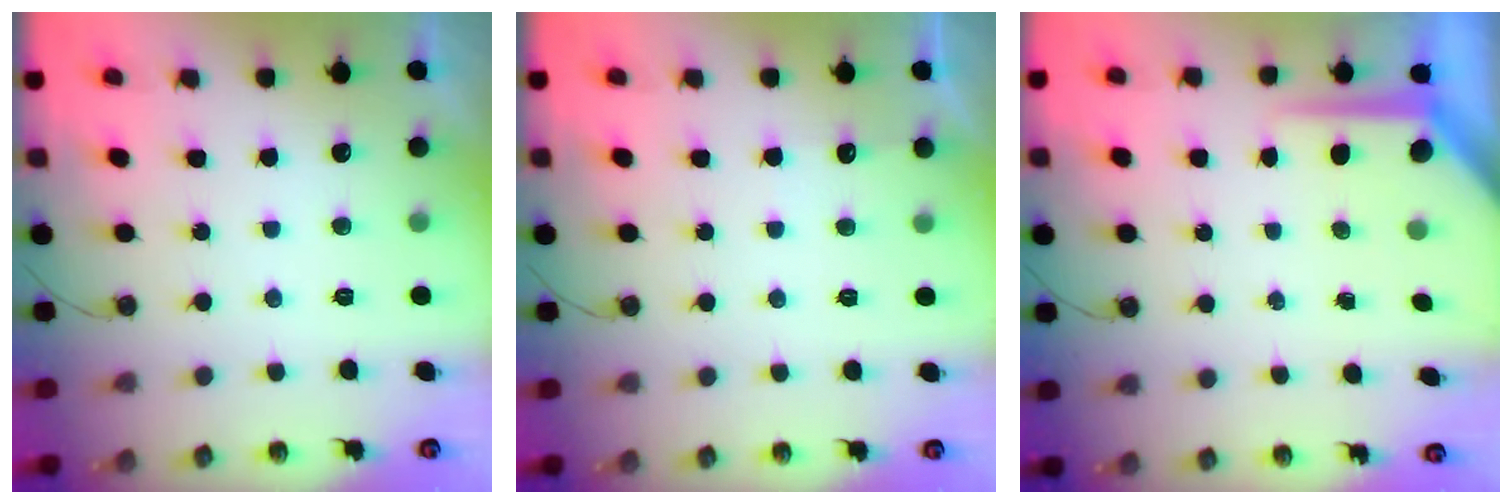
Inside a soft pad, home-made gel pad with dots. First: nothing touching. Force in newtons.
{"total": 4.6, "press": 4.5, "slide": 0.6}
{"total": 6.7, "press": 6.7, "slide": 0.6}